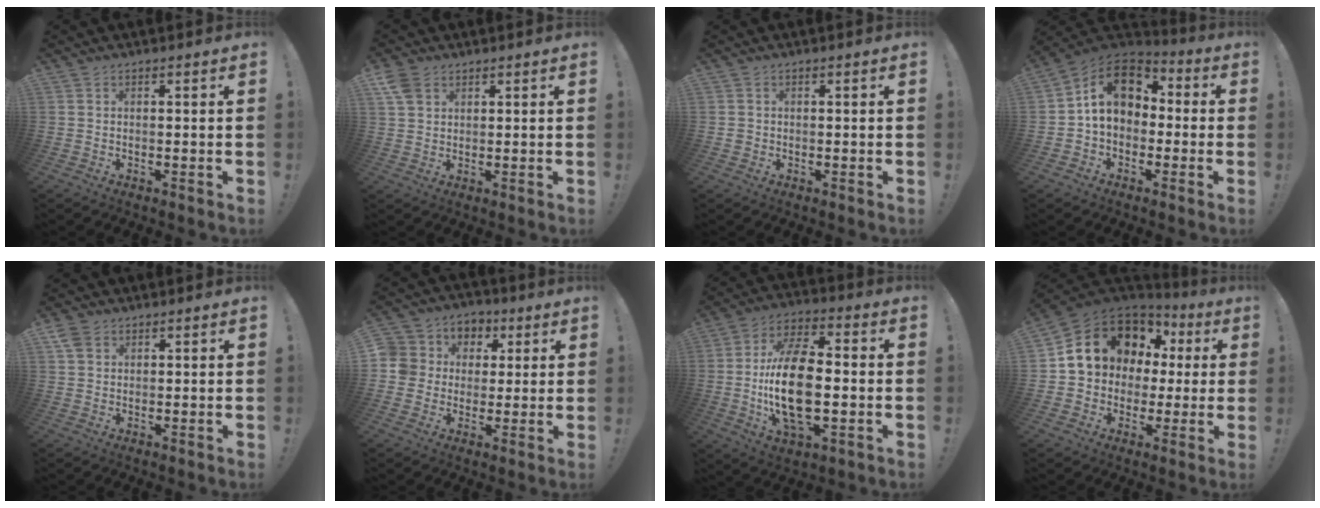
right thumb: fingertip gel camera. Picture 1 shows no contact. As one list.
[{"total": 5.1, "force": [2.7, 3.4, 2.6], "torque": [-0.051, -0.003, 0.057]}, {"total": 1.3, "force": [0.0, 1.3, 0.2], "torque": [-0.010, 0.005, 0.001]}, {"total": 13.9, "force": [2.6, 10.3, 9.0], "torque": [-0.130, 0.014, 0.051]}, {"total": 3.7, "force": [1.9, 2.5, 1.8], "torque": [-0.036, -0.001, 0.038]}, {"total": 9.0, "force": [0.3, 8.6, 2.4], "torque": [-0.038, 0.005, 0.013]}, {"total": 20.6, "force": [-2.1, 11.0, 17.3], "torque": [-0.337, 0.001, -0.036]}, {"total": 14.4, "force": [5.3, 11.6, 6.7], "torque": [-0.108, -0.027, 0.121]}]